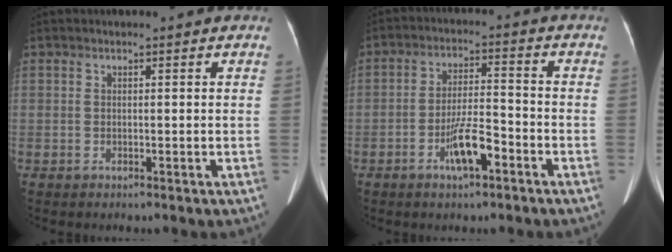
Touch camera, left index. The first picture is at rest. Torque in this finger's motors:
{"motor_torque": [1.20, 0.68, 0.64, 0.17]}